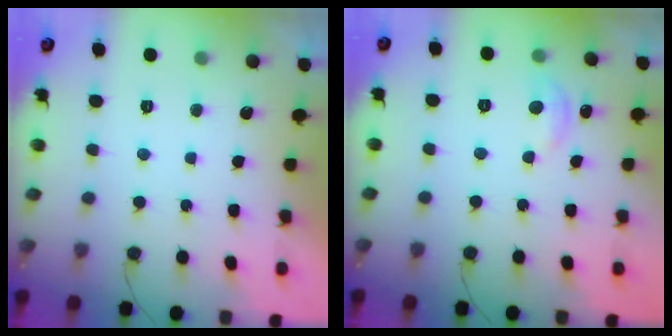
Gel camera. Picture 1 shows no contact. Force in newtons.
{"total": 4.9, "press": 4.9, "slide": 0.6}